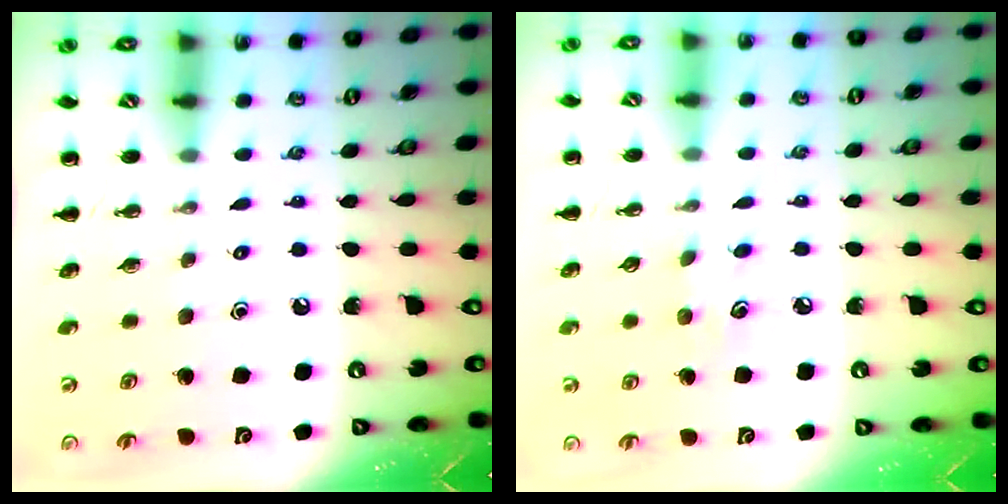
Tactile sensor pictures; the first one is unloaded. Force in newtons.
{"total": 4.8, "press": 4.6, "slide": 1.4}